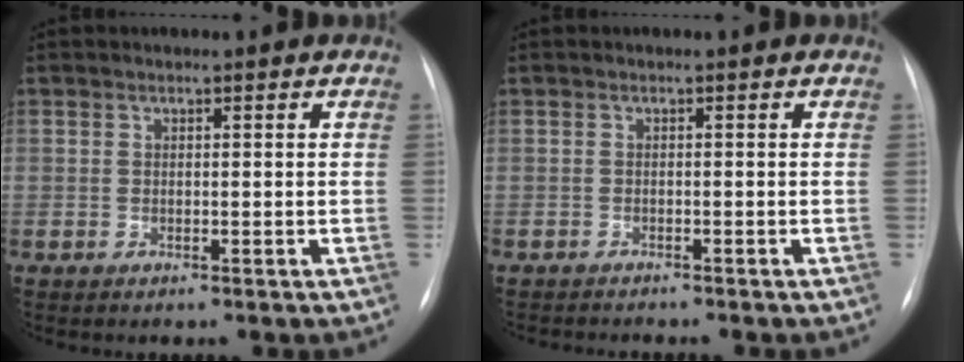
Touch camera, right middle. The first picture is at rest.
{"total": 3.5, "force": [-3.3, 0.5, 1.0], "torque": [-0.012, -0.007, -0.045]}